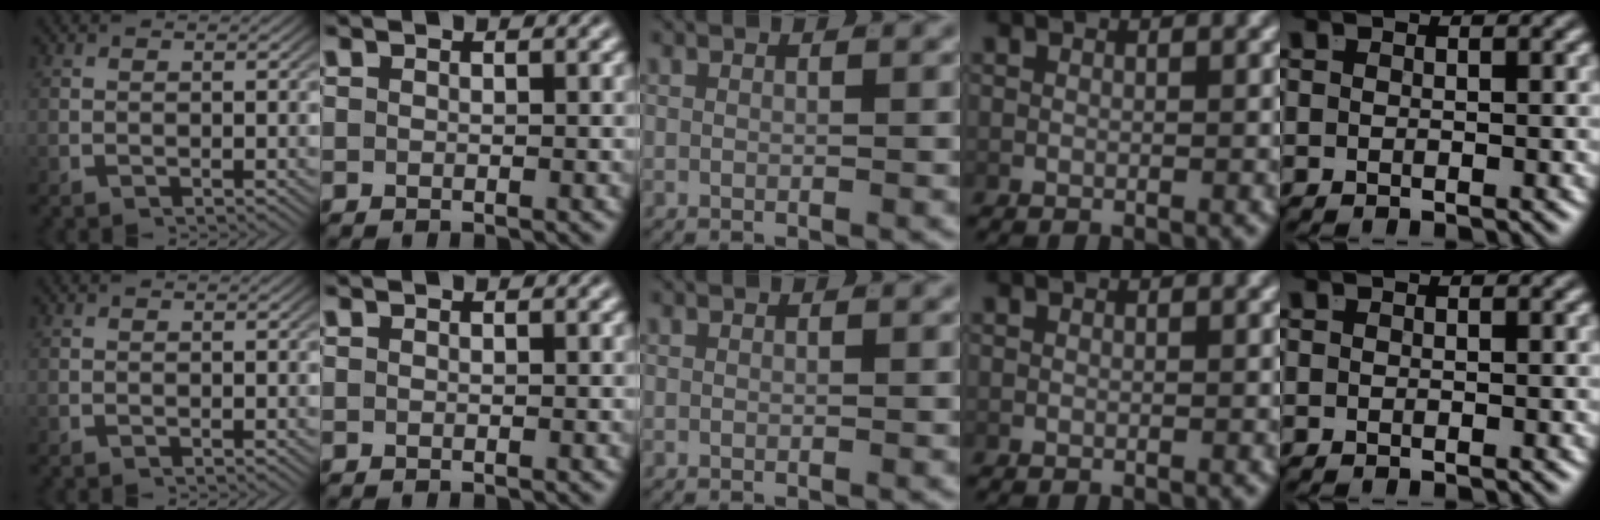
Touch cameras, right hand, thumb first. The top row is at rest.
{}